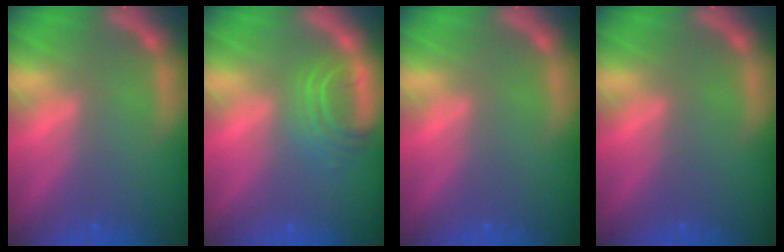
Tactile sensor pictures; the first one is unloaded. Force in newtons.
{"total": 4.0}
{"total": 0.0}
{"total": 0.0}